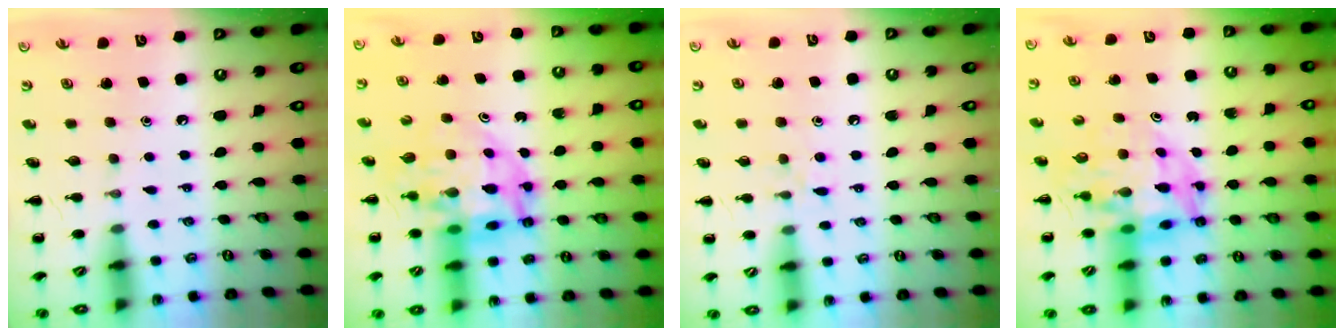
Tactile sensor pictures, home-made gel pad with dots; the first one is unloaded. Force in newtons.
{"total": 13.4, "press": 12.8, "slide": 4.1}
{"total": 6.0, "press": 5.6, "slide": 2.1}
{"total": 10.7, "press": 10.2, "slide": 3.2}